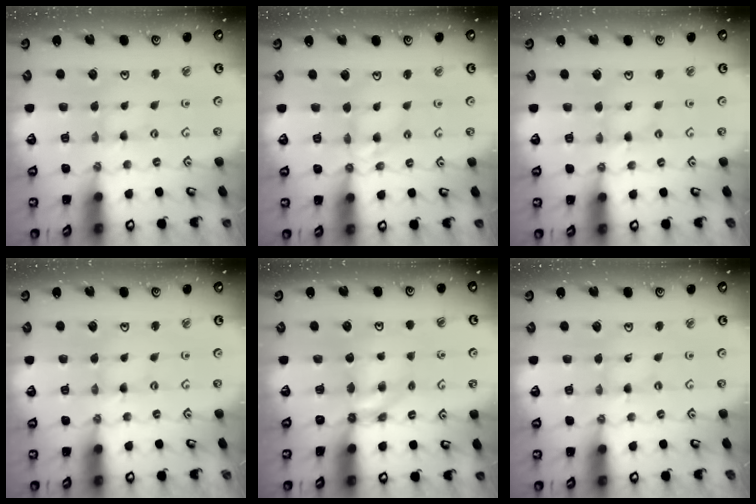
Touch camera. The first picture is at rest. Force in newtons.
{"total": 6.7, "press": 6.6, "slide": 0.5}
{"total": 1.1, "press": 1.1, "slide": 0.2}
{"total": 0.0}
{"total": 6.2, "press": 6.2, "slide": 0.6}
{"total": 0.0}